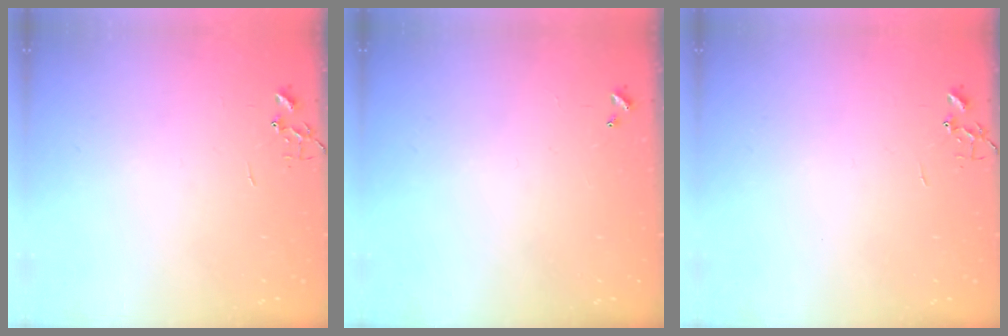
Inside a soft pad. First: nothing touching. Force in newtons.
{"total": 0.0}
{"total": 0.0}